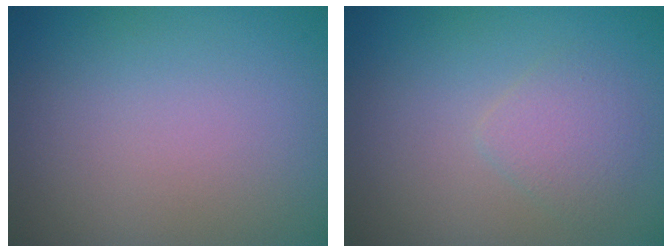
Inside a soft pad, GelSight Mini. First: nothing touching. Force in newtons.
{"total": 2.0, "press": 1.9, "slide": 0.1}